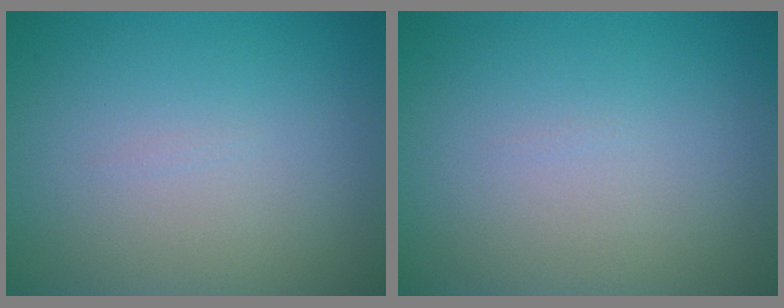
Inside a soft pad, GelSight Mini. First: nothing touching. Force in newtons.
{"total": 0.0}